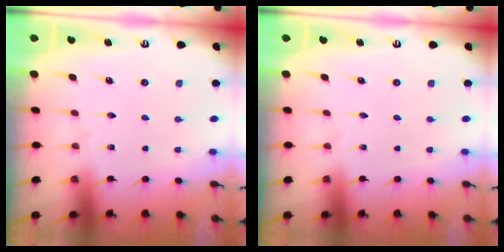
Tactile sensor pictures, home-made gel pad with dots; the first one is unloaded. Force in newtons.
{"total": 0.0}